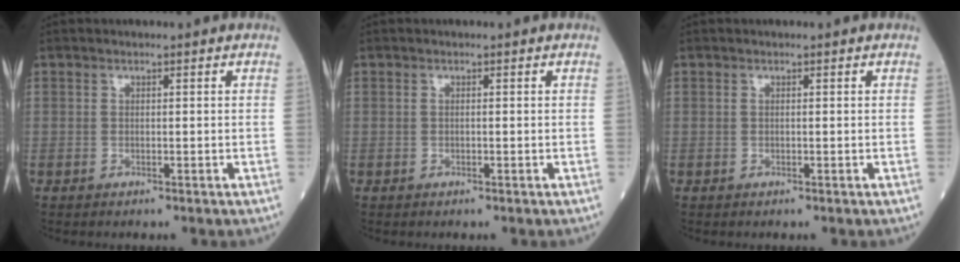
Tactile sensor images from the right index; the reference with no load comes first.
{"total": 0.0}
{"total": 0.0}